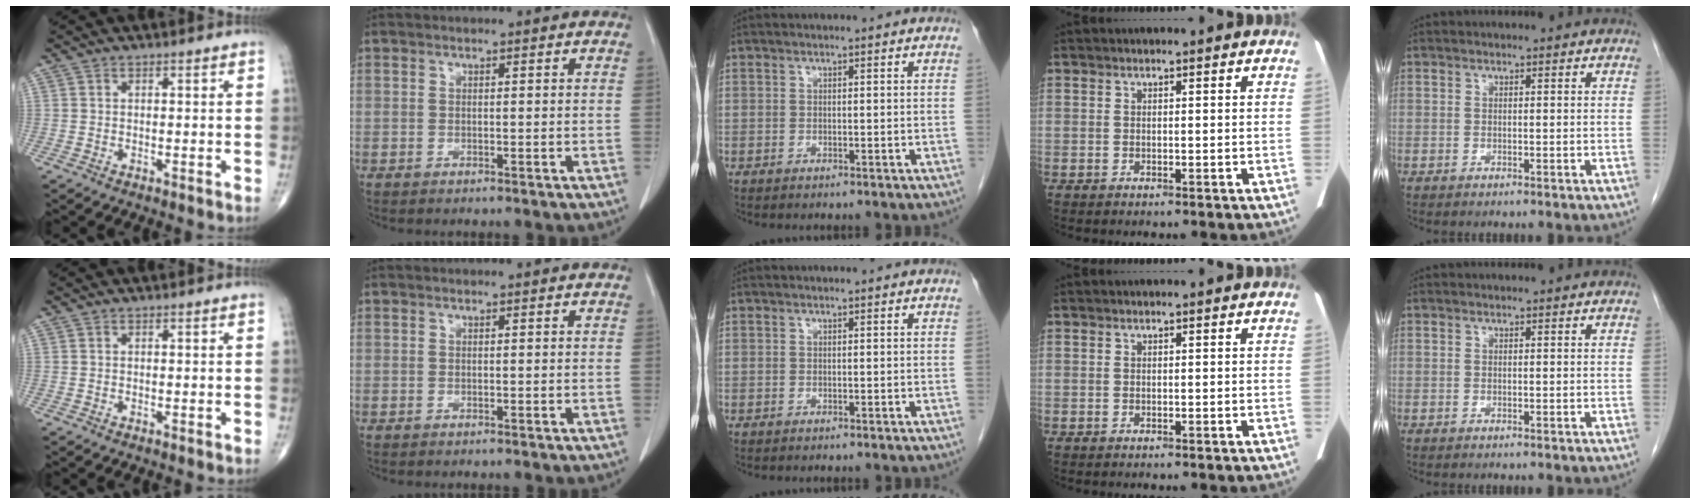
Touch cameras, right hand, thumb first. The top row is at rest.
{}